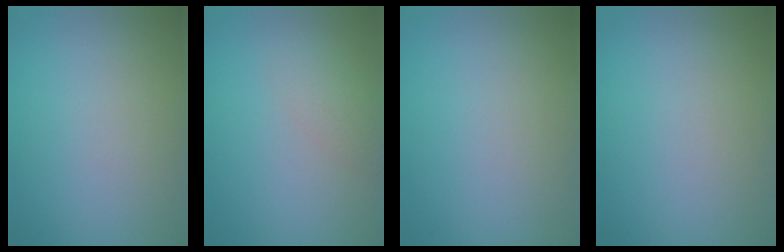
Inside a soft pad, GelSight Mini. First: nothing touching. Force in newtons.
{"total": 2.0, "press": 2.0, "slide": 0.1}
{"total": 0.0}
{"total": 0.0}